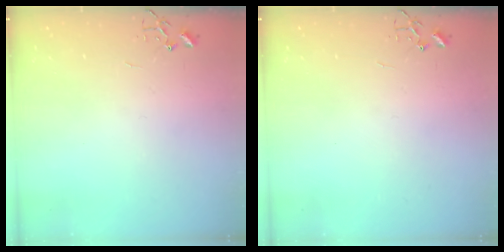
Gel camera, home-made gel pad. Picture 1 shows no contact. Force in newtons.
{"total": 0.0}